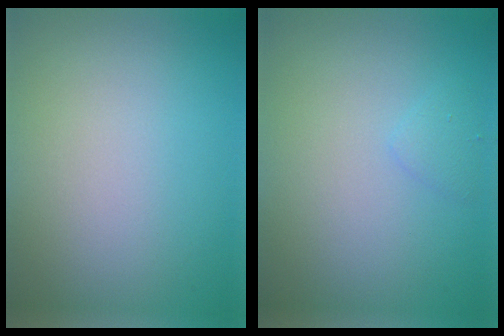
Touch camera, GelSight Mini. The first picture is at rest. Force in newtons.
{"total": 0.9, "press": 0.9, "slide": 0.0}